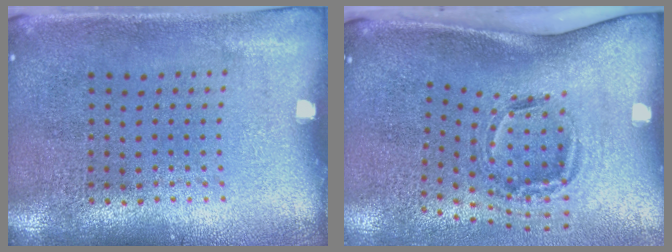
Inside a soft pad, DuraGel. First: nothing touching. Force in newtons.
{"total": 2.1, "press": 1.3, "slide": 1.6}